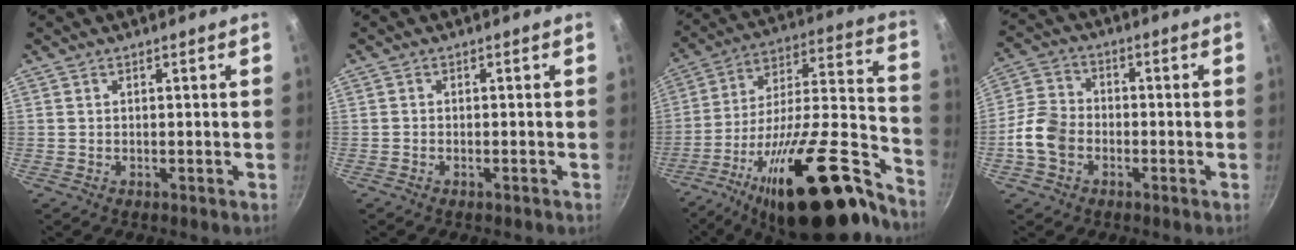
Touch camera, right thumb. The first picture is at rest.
{"total": 0.5, "force": [-0.5, 0.1, 0.2], "torque": [-0.010, 0.004, -0.011]}
{"total": 31.3, "force": [-20.1, 9.6, 21.9], "torque": [-0.281, 0.110, -0.329]}
{"total": 8.2, "force": [-2.5, 6.2, 4.7], "torque": [-0.077, 0.022, -0.062]}